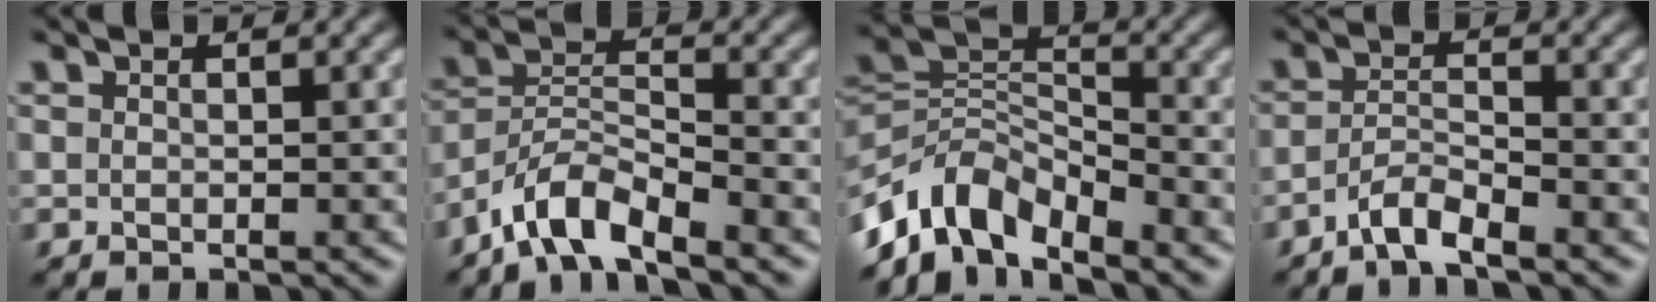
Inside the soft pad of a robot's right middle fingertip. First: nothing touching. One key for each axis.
{"total": 5.1, "fx": -4.1, "fy": 1.3, "fz": 2.8, "tx": -0.050, "ty": 0.002, "tz": -0.086}
{"total": 7.0, "fx": -5.2, "fy": 3.3, "fz": 3.3, "tx": -0.049, "ty": -0.002, "tz": -0.110}
{"total": 2.9, "fx": -2.3, "fy": 0.4, "fz": 1.7, "tx": -0.032, "ty": 0.005, "tz": -0.051}